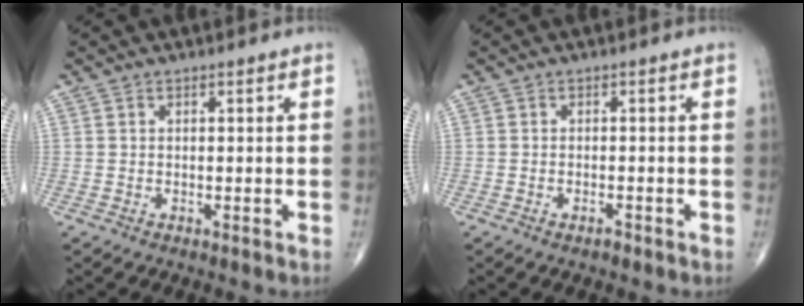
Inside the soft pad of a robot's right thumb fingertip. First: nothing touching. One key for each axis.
{"total": 1.2, "fx": -0.9, "fy": 0.4, "fz": 0.7, "tx": -0.015, "ty": 0.002, "tz": -0.015}